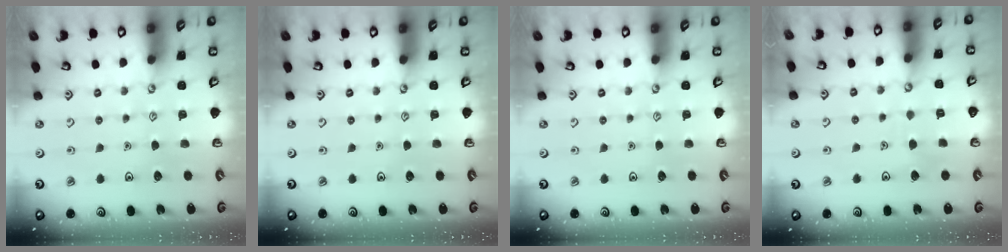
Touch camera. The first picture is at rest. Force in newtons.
{"total": 0.0}
{"total": 0.0}
{"total": 2.6, "press": 2.6, "slide": 0.1}